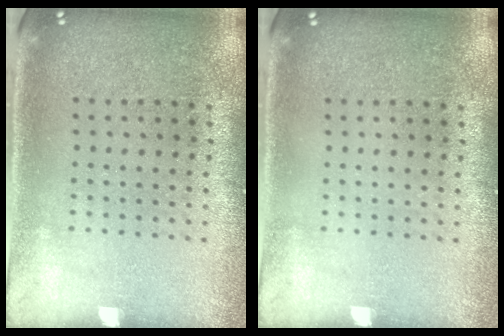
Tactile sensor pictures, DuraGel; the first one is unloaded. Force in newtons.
{"total": 0.0}